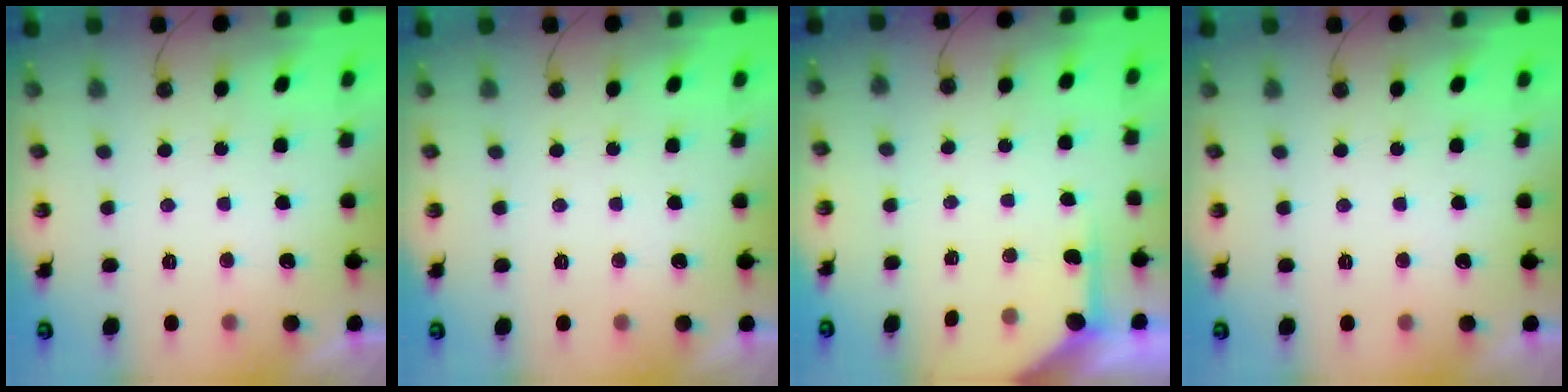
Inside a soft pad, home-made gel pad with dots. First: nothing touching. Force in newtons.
{"total": 0.0}
{"total": 3.5, "press": 3.5, "slide": 0.4}
{"total": 0.0}